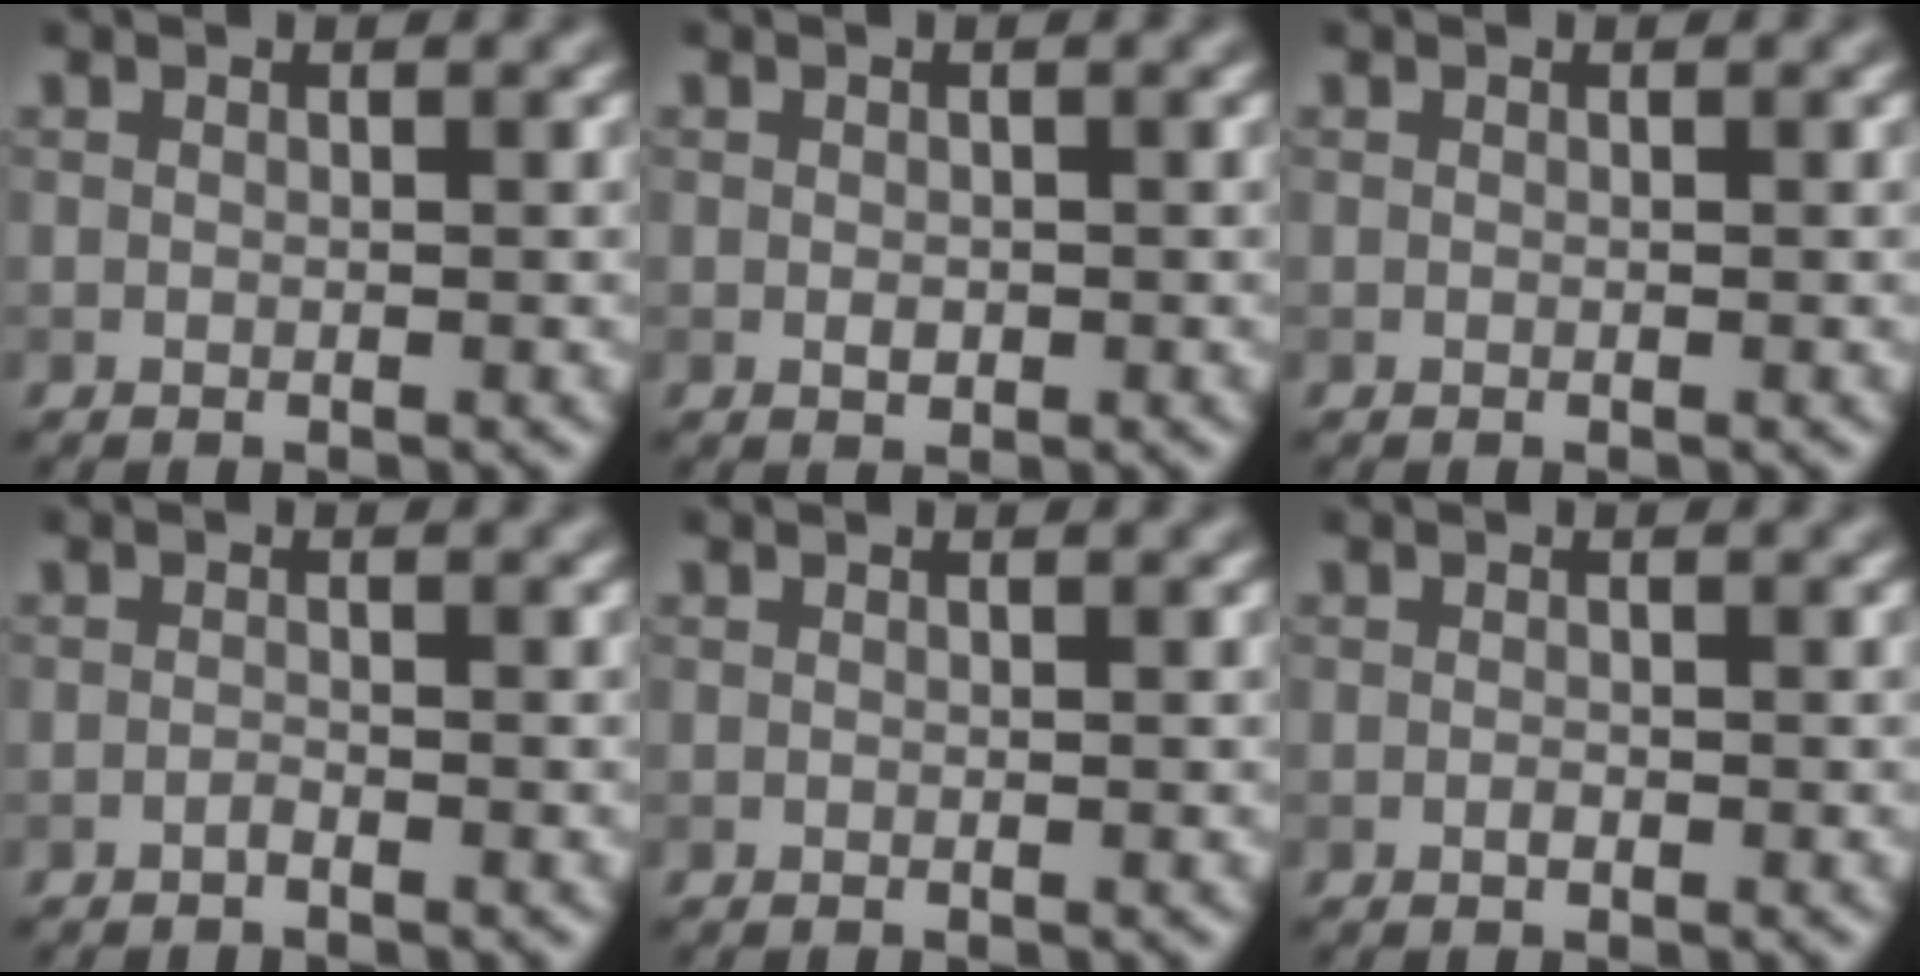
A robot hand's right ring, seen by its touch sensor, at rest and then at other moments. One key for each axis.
{"total": 0.8, "fx": -0.1, "fy": 0.6, "fz": 0.6, "tx": -0.008, "ty": -0.002, "tz": -0.002}
{"total": 0.0}
{"total": 0.6, "fx": -0.5, "fy": 0.1, "fz": 0.3, "tx": -0.004, "ty": 0.002, "tz": -0.011}
{"total": 0.0}
{"total": 0.5, "fx": -0.3, "fy": 0.2, "fz": 0.4, "tx": -0.007, "ty": 0.001, "tz": -0.005}